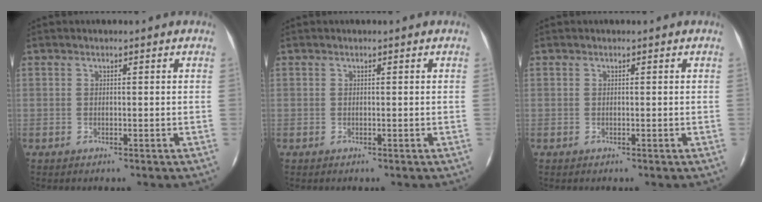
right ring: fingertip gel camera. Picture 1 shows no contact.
{"total": 0.0}
{"total": 0.0}